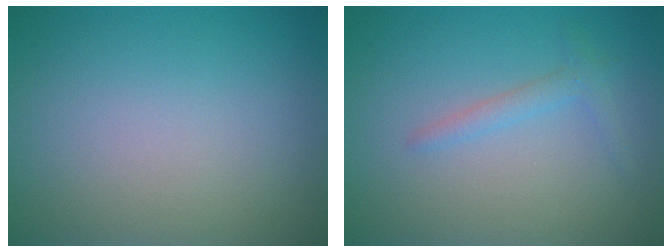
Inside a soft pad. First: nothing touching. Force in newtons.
{"total": 1.4, "press": 1.4, "slide": 0.1}